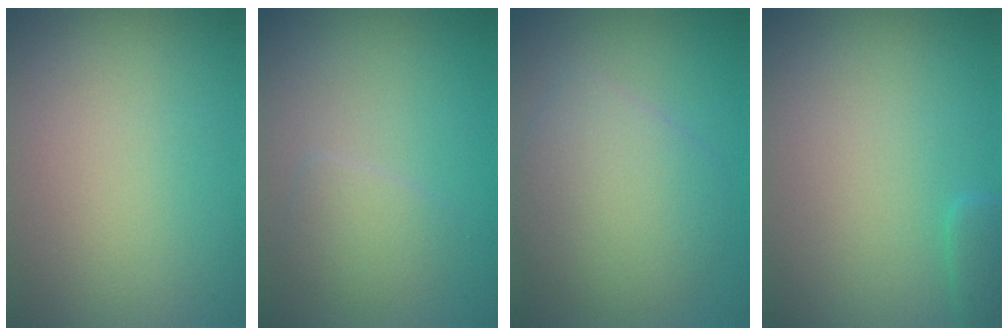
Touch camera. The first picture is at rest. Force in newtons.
{"total": 1.9, "press": 1.9, "slide": 0.0}
{"total": 5.3, "press": 5.3, "slide": 0.0}
{"total": 1.2, "press": 1.2, "slide": 0.1}